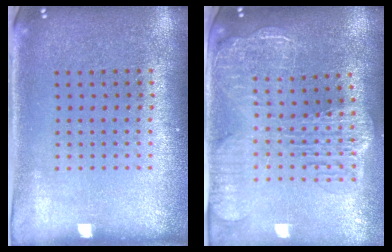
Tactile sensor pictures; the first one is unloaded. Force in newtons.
{"total": 2.9, "press": 2.4, "slide": 1.7}